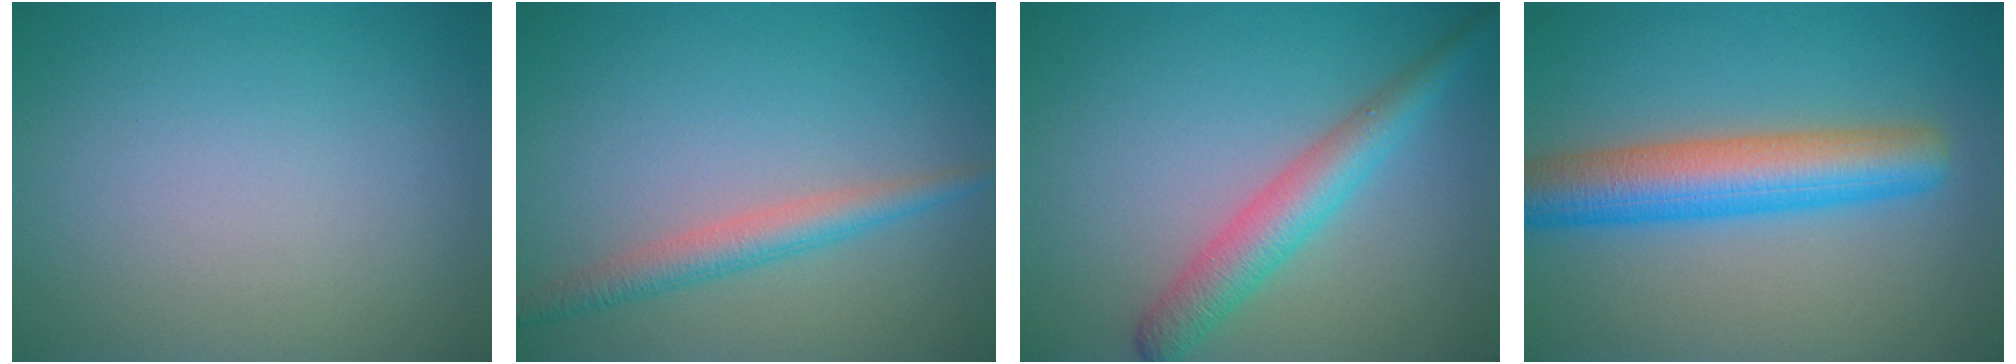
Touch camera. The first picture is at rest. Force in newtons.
{"total": 2.8, "press": 2.8, "slide": 0.1}
{"total": 4.0, "press": 4.0, "slide": 0.1}
{"total": 7.0, "press": 7.0, "slide": 0.2}